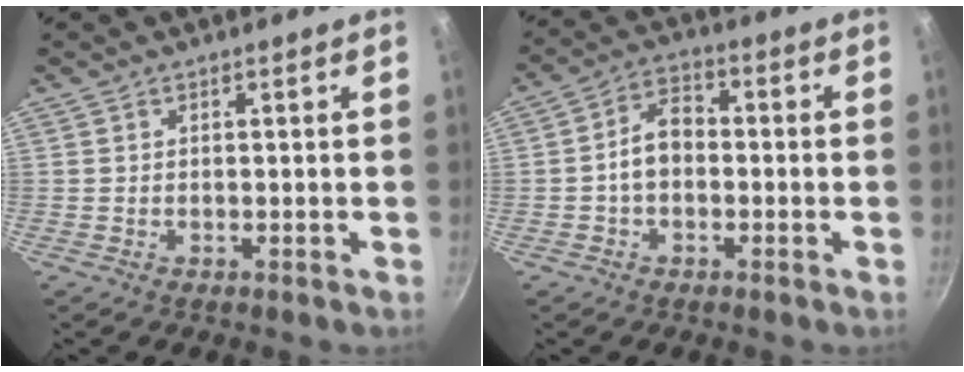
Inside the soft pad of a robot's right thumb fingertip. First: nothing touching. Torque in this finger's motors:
{"motor_torque": [-0.09, 1.15, 1.04, -0.13, 0.06]}